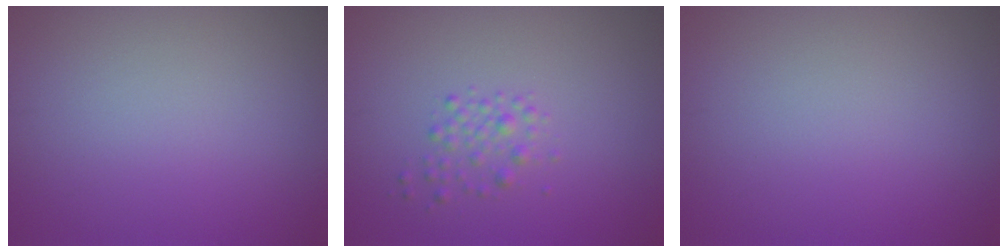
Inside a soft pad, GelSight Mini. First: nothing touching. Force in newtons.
{"total": 1.6, "press": 1.6, "slide": 0.0}
{"total": 0.0}